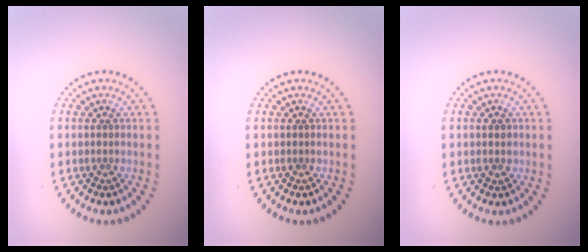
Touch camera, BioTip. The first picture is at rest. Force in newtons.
{"total": 0.0}
{"total": 1.3, "press": 1.3, "slide": 0.1}